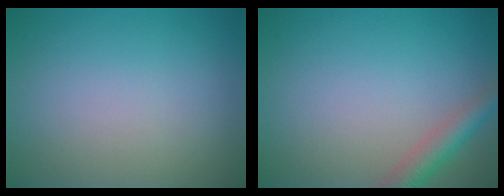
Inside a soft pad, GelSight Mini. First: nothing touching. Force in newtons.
{"total": 2.9, "press": 2.9, "slide": 0.1}